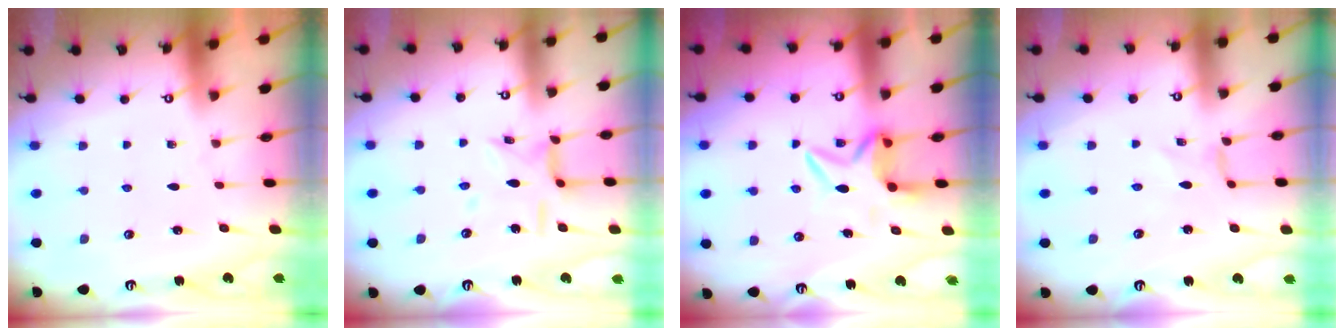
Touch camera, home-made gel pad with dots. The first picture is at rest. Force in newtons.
{"total": 9.6, "press": 9.5, "slide": 0.8}
{"total": 6.9, "press": 6.8, "slide": 1.0}
{"total": 0.0}